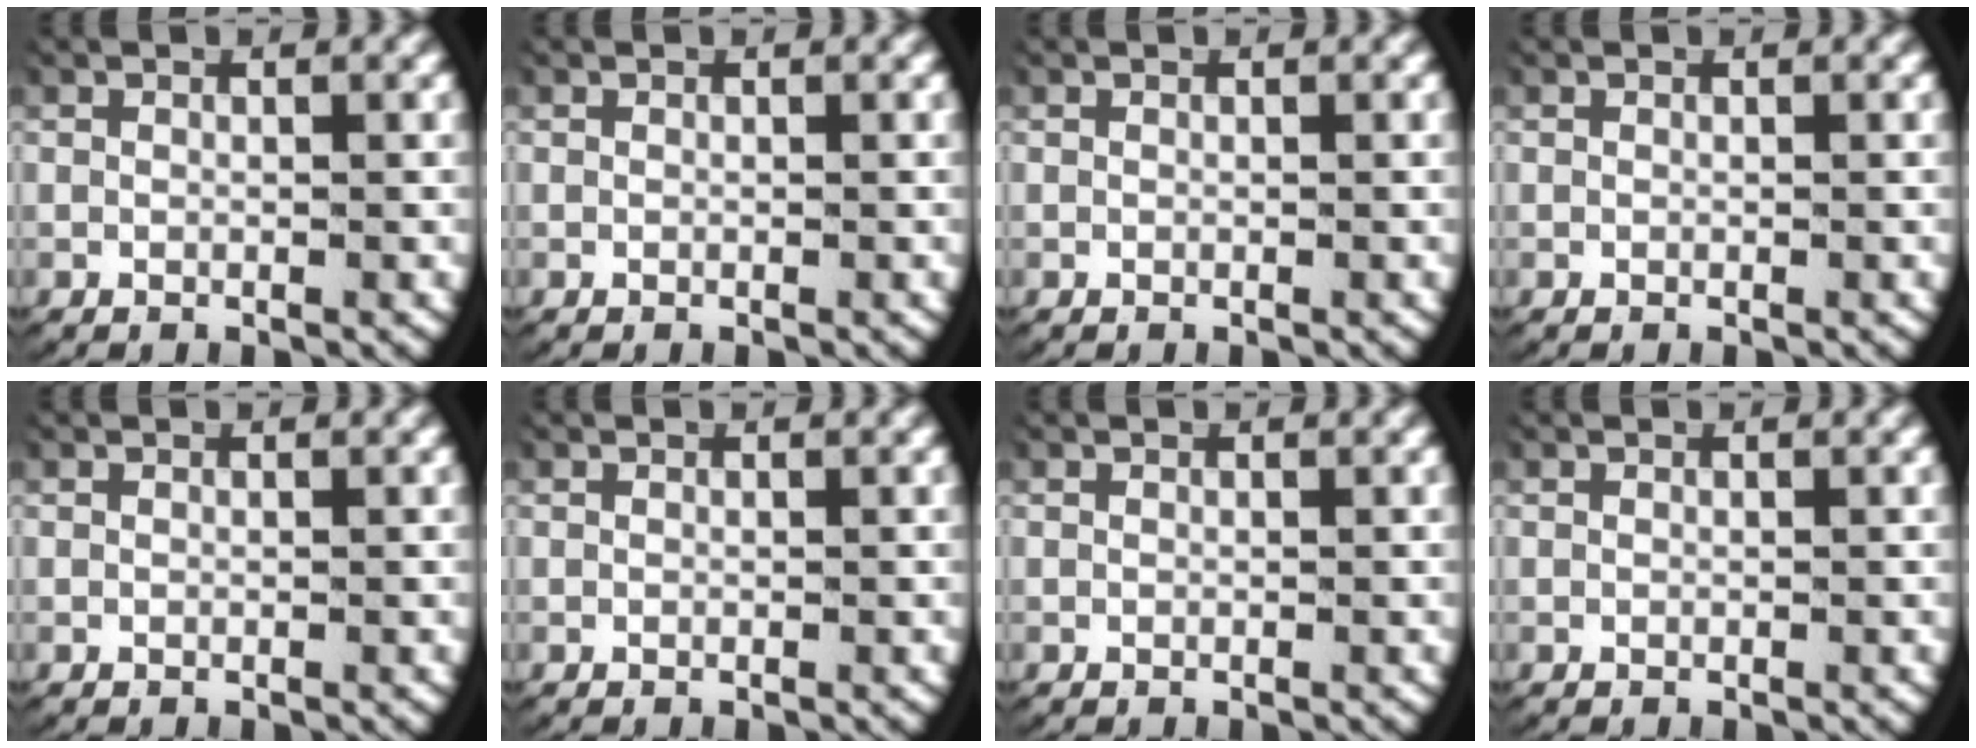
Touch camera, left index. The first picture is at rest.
{"total": 0.0}
{"total": 0.0}
{"total": 0.0}
{"total": 0.0}
{"total": 0.0}
{"total": 0.0}
{"total": 0.0}